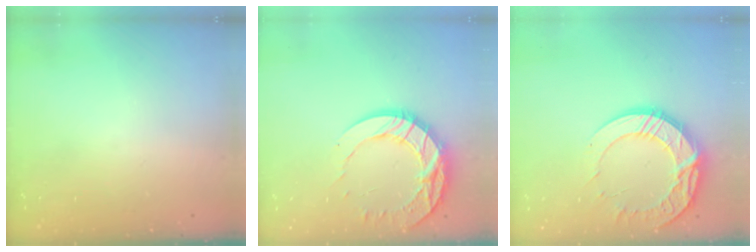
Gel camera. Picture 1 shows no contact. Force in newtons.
{"total": 17.2, "press": 17.1, "slide": 1.5}
{"total": 15.6, "press": 15.5, "slide": 1.2}